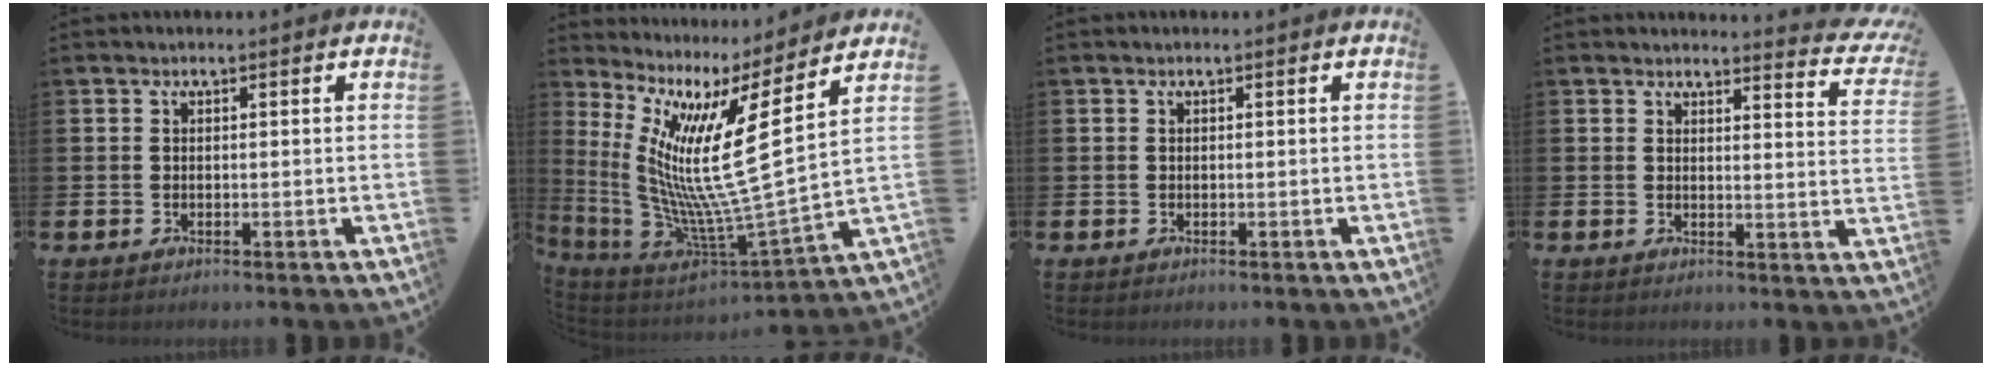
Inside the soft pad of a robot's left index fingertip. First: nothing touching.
{"total": 13.9, "force": [4.1, 1.9, 13.1], "torque": [-0.271, -0.072, 0.048]}
{"total": 0.0}
{"total": 2.5, "force": [2.4, 0.1, 0.4], "torque": [0.007, -0.031, 0.035]}